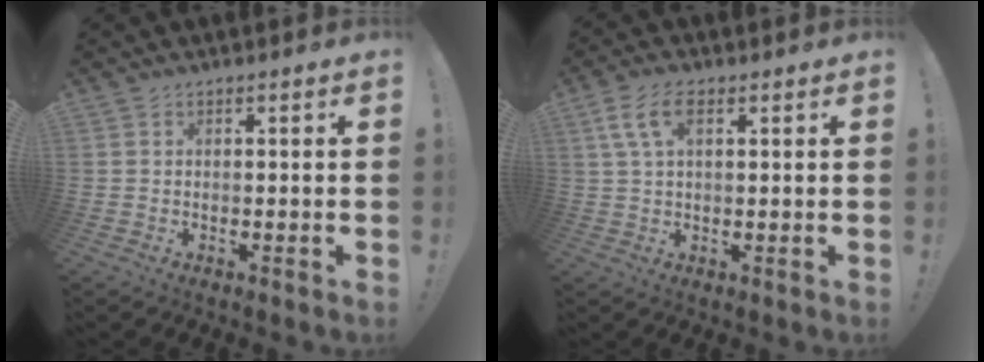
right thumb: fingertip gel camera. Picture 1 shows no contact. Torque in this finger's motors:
{"motor_torque": [0.69, 0.92, 0.62, 0.27, 0.01]}